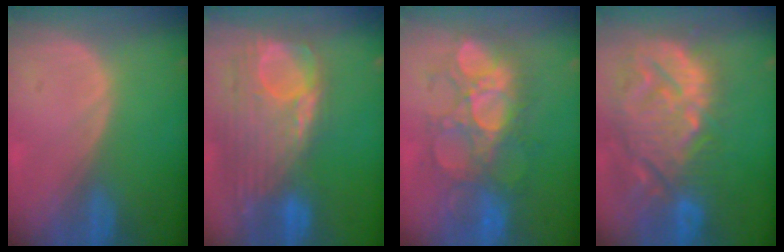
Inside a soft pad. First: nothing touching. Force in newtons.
{"total": 12.7, "press": 10.6, "slide": 6.9}
{"total": 9.6, "press": 9.6, "slide": 0.1}
{"total": 14.6, "press": 12.4, "slide": 7.6}